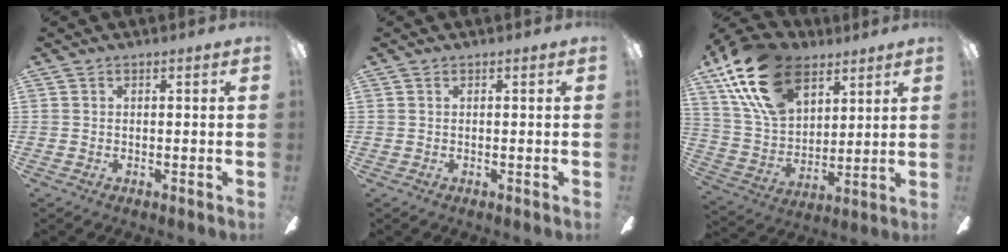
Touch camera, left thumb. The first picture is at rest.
{"total": 0.0}
{"total": 21.0, "force": [12.2, 12.4, 11.8], "torque": [-0.240, -0.044, 0.224]}